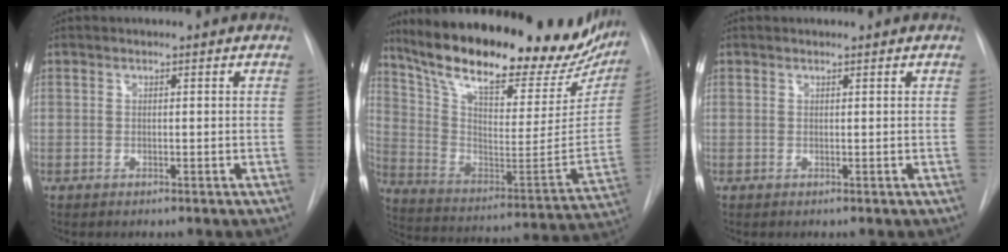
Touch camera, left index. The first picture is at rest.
{"total": 33.2, "force": [26.6, 9.3, 17.5], "torque": [-0.291, -0.041, 0.375]}
{"total": 0.0}